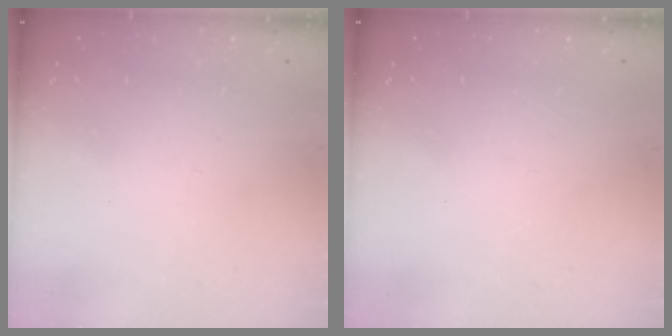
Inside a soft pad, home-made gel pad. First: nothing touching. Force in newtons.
{"total": 0.0}